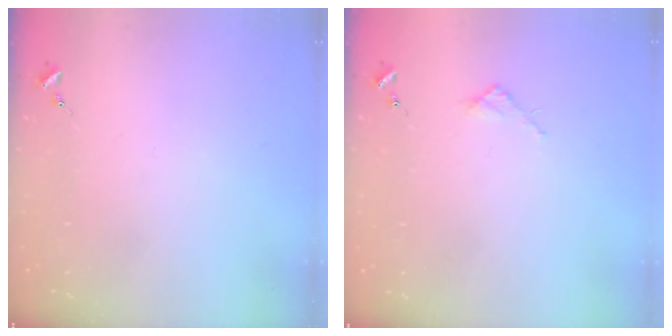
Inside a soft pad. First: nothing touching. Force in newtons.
{"total": 2.7, "press": 2.7, "slide": 0.3}